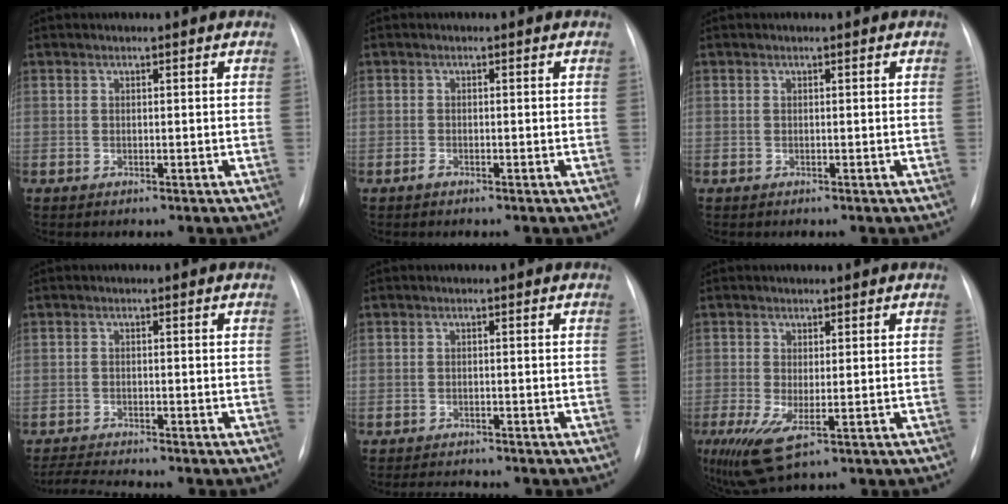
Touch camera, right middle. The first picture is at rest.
{"total": 0.7, "force": [-0.5, 0.2, 0.4], "torque": [-0.008, 0.000, -0.009]}
{"total": 0.0}
{"total": 3.9, "force": [-3.6, -1.1, 1.0], "torque": [-0.028, -0.022, -0.063]}
{"total": 2.1, "force": [-2.1, 0.0, 0.2], "torque": [-0.009, -0.013, -0.030]}
{"total": 7.1, "force": [-2.1, 2.6, 6.3], "torque": [-0.124, -0.023, -0.027]}